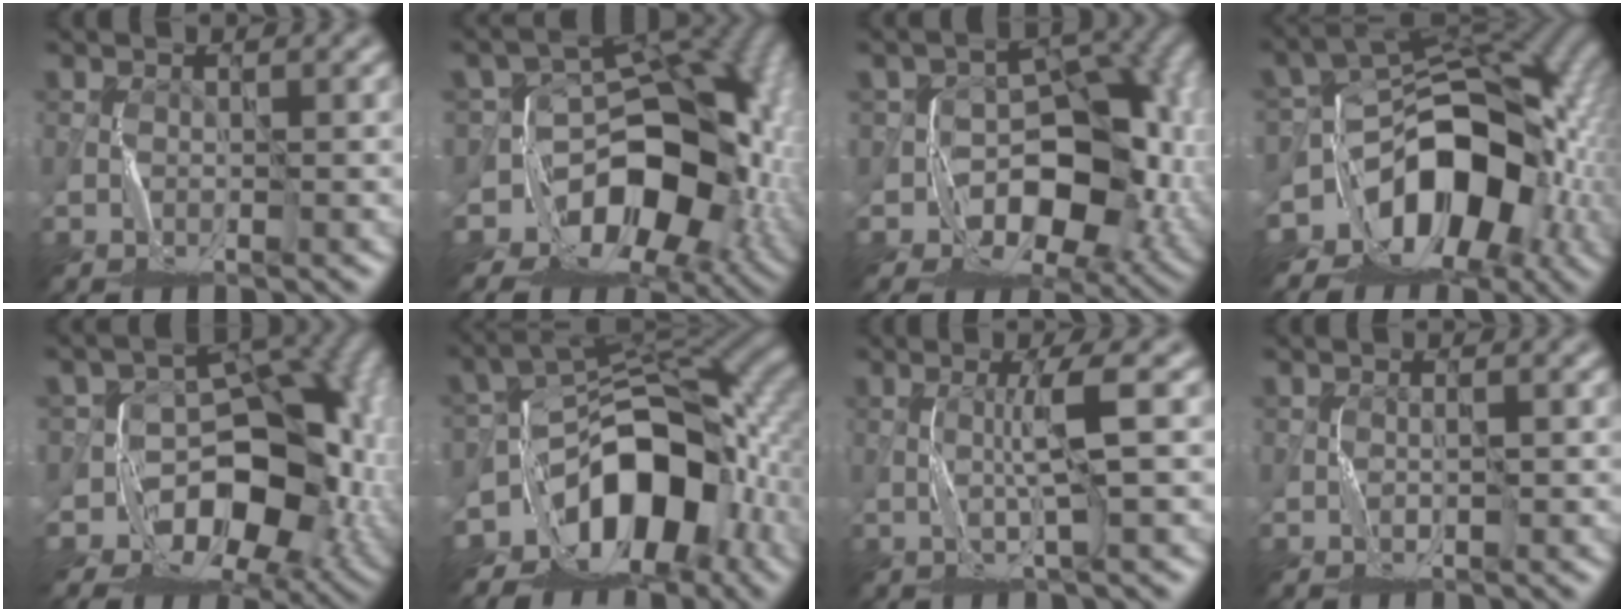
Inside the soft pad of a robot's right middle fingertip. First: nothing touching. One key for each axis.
{"total": 12.7, "fx": -4.1, "fy": 9.1, "fz": 7.7, "tx": -0.072, "ty": -0.003, "tz": -0.076}
{"total": 10.4, "fx": -2.6, "fy": 7.5, "fz": 6.8, "tx": -0.068, "ty": -0.006, "tz": -0.045}
{"total": 13.3, "fx": -5.2, "fy": 8.7, "fz": 8.6, "tx": -0.100, "ty": 0.000, "tz": -0.096}
{"total": 11.4, "fx": -3.0, "fy": 8.6, "fz": 6.9, "tx": -0.062, "ty": -0.002, "tz": -0.051}
{"total": 12.4, "fx": -6.0, "fy": 7.7, "fz": 7.6, "tx": -0.084, "ty": 0.006, "tz": -0.111}
{"total": 2.9, "fx": 0.5, "fy": -0.2, "fz": 2.9, "tx": -0.053, "ty": 0.000, "tz": 0.009}
{"total": 0.6, "fx": -0.1, "fy": 0.2, "fz": 0.5, "tx": -0.007, "ty": 0.001, "tz": -0.002}